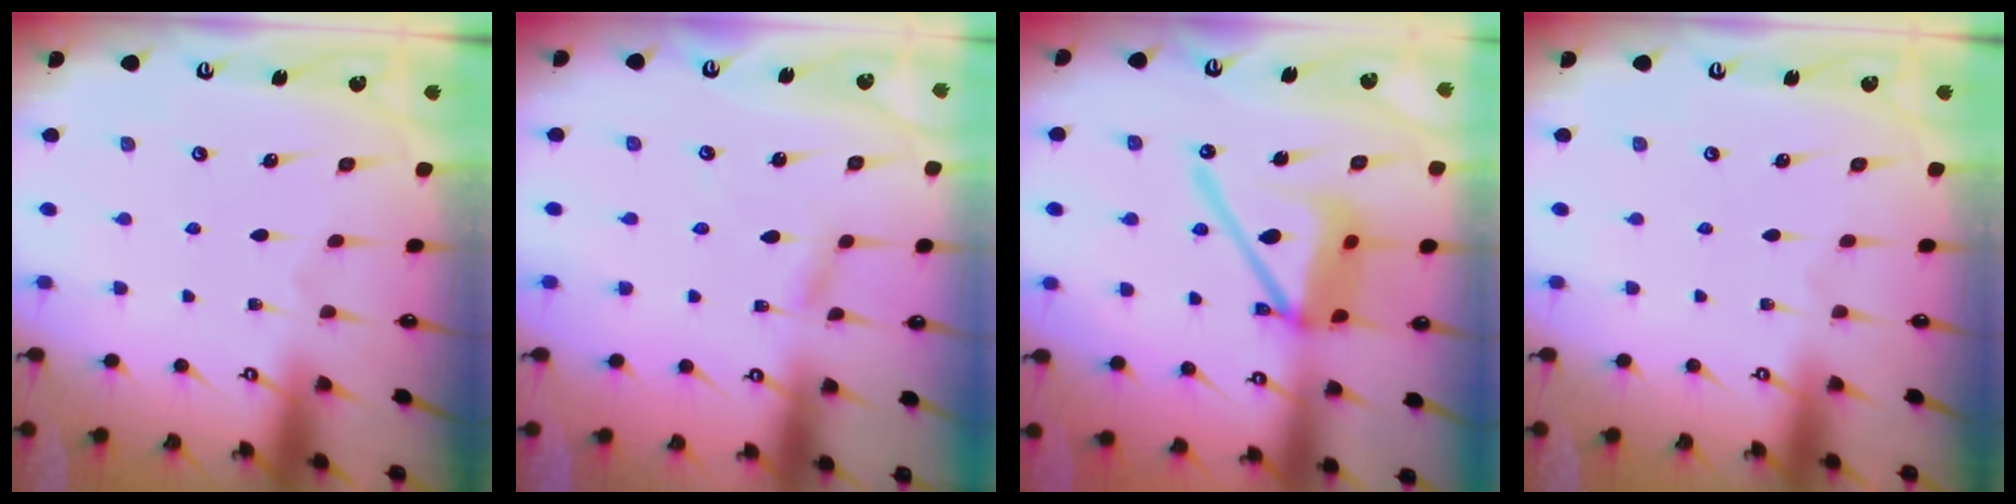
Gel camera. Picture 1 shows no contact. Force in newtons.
{"total": 2.1, "press": 2.1, "slide": 0.1}
{"total": 16.9, "press": 16.8, "slide": 1.8}
{"total": 0.0}